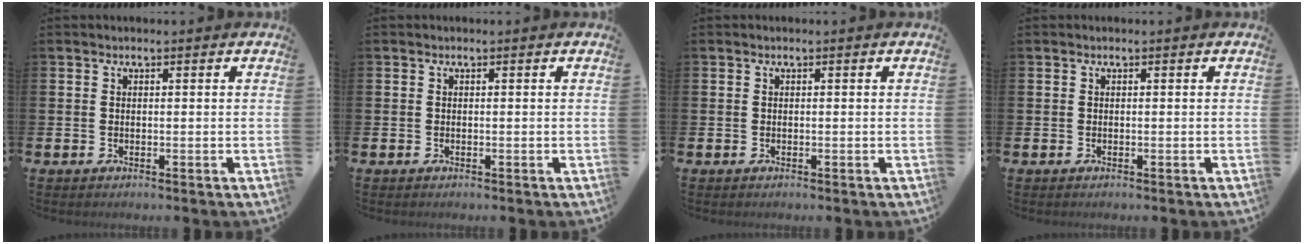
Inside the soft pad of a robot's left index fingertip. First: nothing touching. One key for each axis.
{"total": 0.0}
{"total": 0.0}
{"total": 0.0}